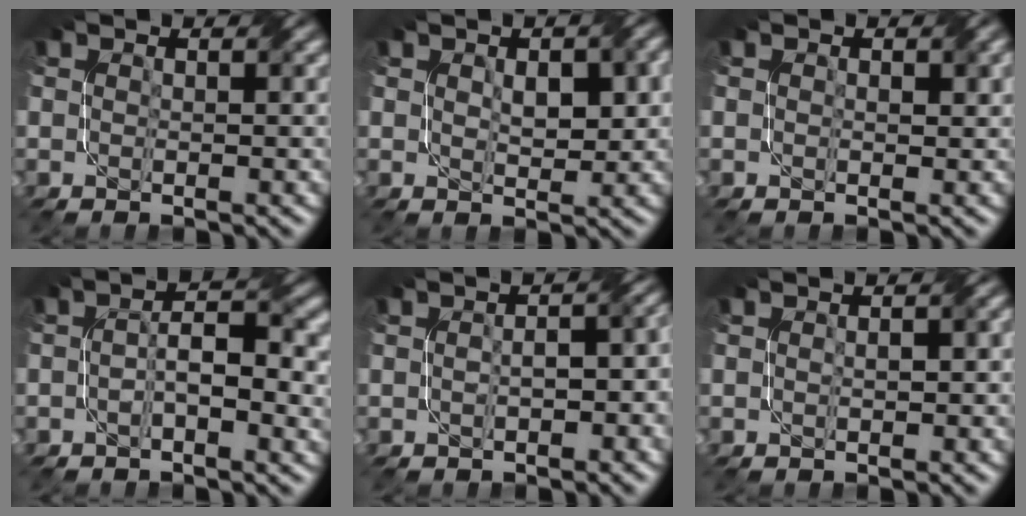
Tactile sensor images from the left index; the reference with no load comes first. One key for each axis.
{"total": 4.0, "fx": 0.8, "fy": 2.1, "fz": 3.3, "tx": -0.054, "ty": -0.001, "tz": 0.016}
{"total": 0.9, "fx": 0.3, "fy": 0.5, "fz": 0.7, "tx": -0.011, "ty": 0.000, "tz": 0.005}
{"total": 4.2, "fx": -0.7, "fy": 1.4, "fz": 3.8, "tx": -0.069, "ty": 0.009, "tz": -0.016}
{"total": 4.7, "fx": -0.6, "fy": 2.3, "fz": 4.0, "tx": -0.041, "ty": 0.005, "tz": -0.005}
{"total": 1.5, "fx": 0.1, "fy": 0.5, "fz": 1.4, "tx": -0.025, "ty": 0.001, "tz": 0.002}